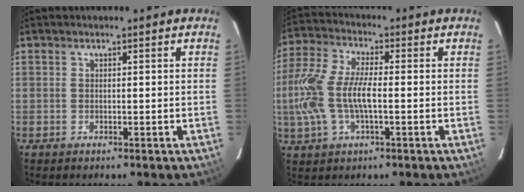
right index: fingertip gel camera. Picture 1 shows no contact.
{"total": 12.5, "force": [-1.6, 4.9, 11.4], "torque": [-0.254, 0.005, -0.033]}